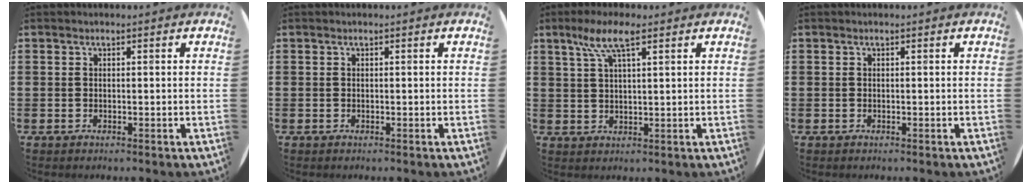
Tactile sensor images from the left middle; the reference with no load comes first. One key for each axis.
{"total": 0.0}
{"total": 5.9, "fx": 3.4, "fy": 1.4, "fz": 4.6, "tx": -0.097, "ty": 0.010, "tz": 0.058}
{"total": 0.0}